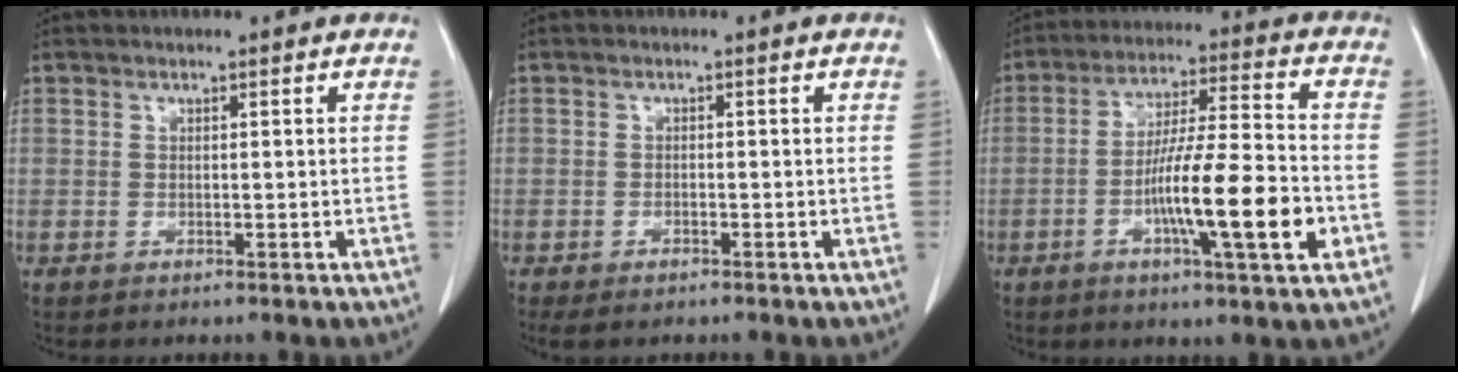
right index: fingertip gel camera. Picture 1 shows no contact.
{"total": 2.2, "force": [-1.7, 0.8, 1.2], "torque": [-0.021, -0.003, -0.022]}
{"total": 14.8, "force": [-4.3, 0.6, 14.1], "torque": [-0.242, -0.006, -0.074]}